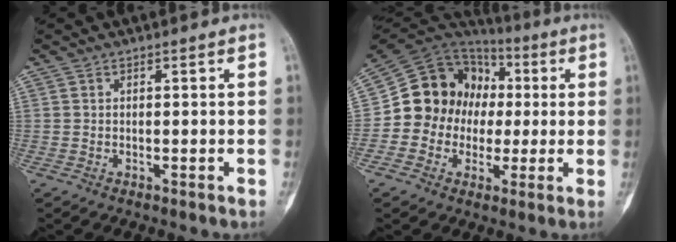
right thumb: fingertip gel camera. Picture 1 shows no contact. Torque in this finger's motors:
{"motor_torque": [1.49, 2.07, 0.04, 0.00, 0.07]}